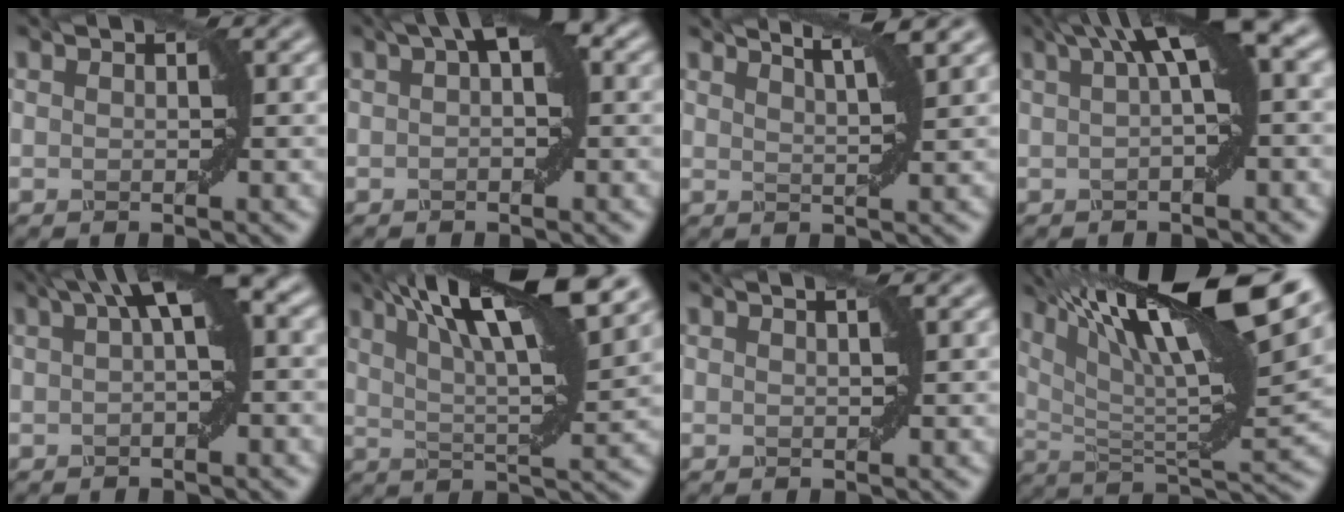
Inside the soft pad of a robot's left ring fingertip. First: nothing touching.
{"total": 3.2, "force": [0.7, 1.1, 3.0], "torque": [-0.037, 0.016, 0.011]}
{"total": 3.7, "force": [2.9, 0.6, 2.3], "torque": [-0.013, 0.013, 0.028]}
{"total": 7.1, "force": [2.3, 1.8, 6.5], "torque": [-0.076, 0.025, 0.033]}
{"total": 5.1, "force": [1.4, 1.2, 4.8], "torque": [-0.061, 0.022, 0.017]}
{"total": 12.2, "force": [6.4, 2.8, 10.0], "torque": [-0.144, 0.026, 0.100]}
{"total": 1.1, "force": [0.7, 0.4, 0.8], "torque": [0.004, -0.003, -0.001]}
{"total": 15.0, "force": [8.4, 3.6, 11.9], "torque": [-0.189, 0.016, 0.155]}